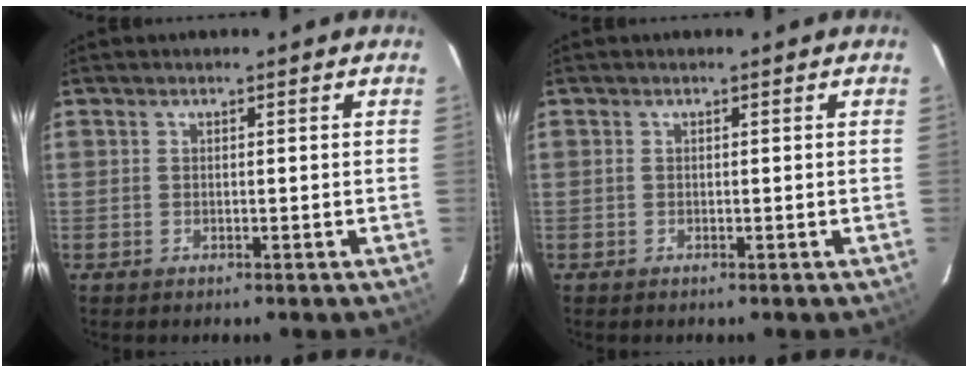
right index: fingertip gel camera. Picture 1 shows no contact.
{"total": 0.0}